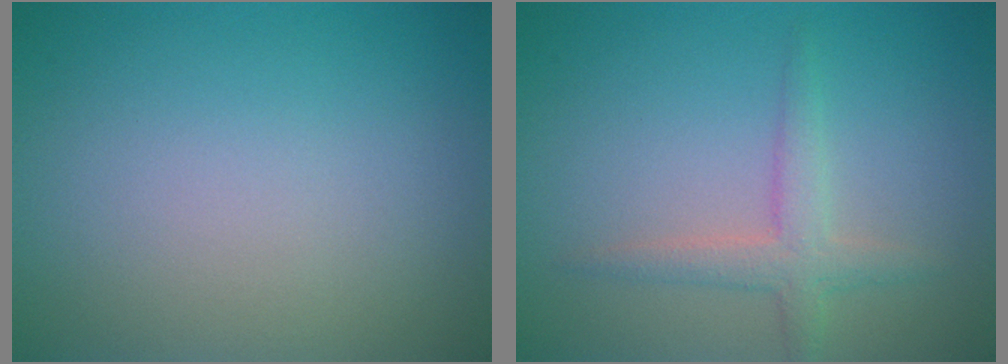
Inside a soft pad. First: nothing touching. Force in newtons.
{"total": 2.4, "press": 2.4, "slide": 0.1}